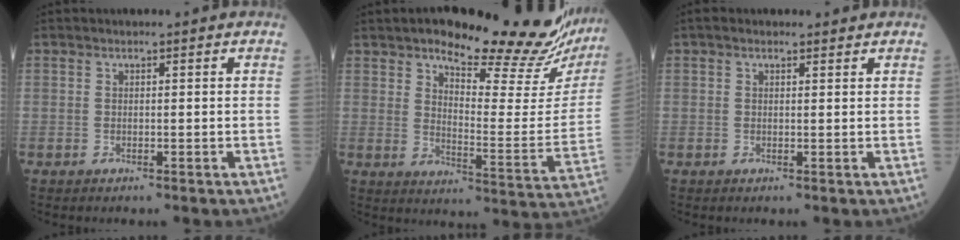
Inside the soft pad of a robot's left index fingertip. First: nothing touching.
{"total": 23.3, "force": [20.0, 4.2, 11.2], "torque": [-0.147, -0.075, 0.243]}
{"total": 1.5, "force": [1.1, 0.6, 0.7], "torque": [-0.020, 0.015, 0.017]}